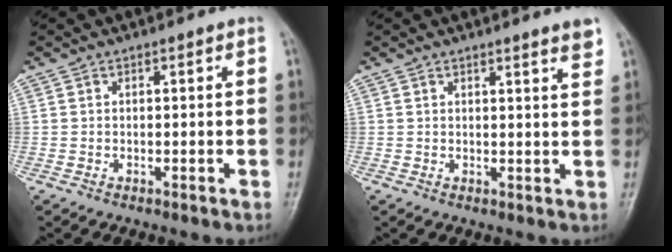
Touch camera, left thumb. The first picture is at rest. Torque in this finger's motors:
{"motor_torque": [-0.06, -0.06, -0.25, -0.19, 0.05]}